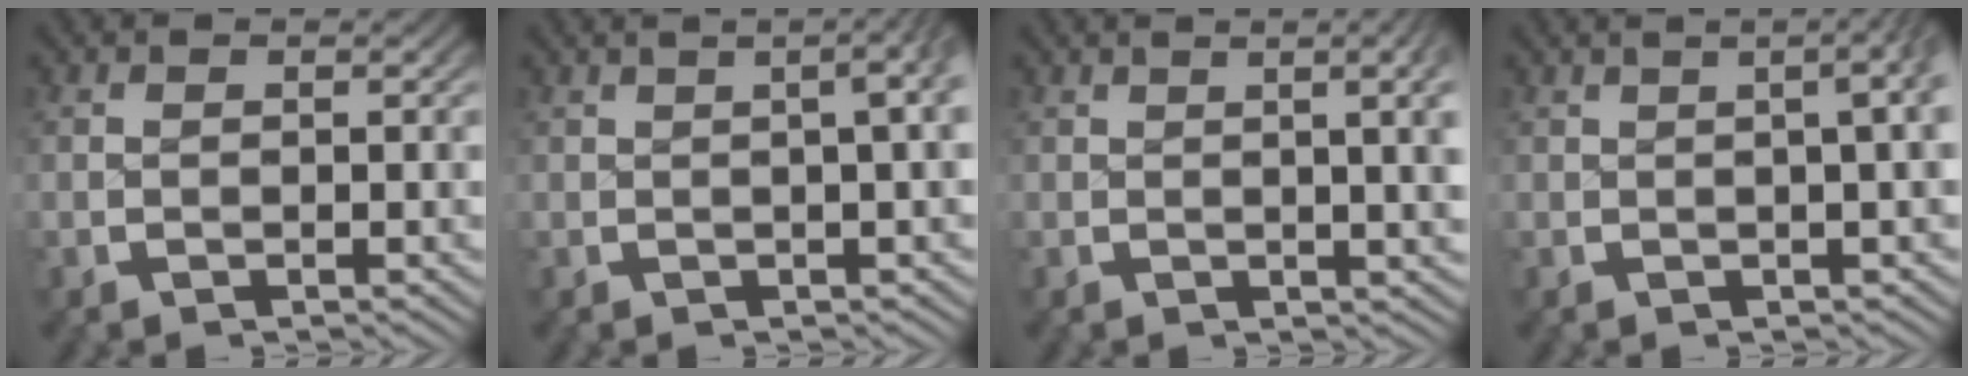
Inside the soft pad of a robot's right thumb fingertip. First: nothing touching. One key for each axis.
{"total": 5.1, "fx": 1.4, "fy": 2.0, "fz": 4.5, "tx": -0.040, "ty": 0.029, "tz": 0.007}
{"total": 4.3, "fx": 1.0, "fy": 1.0, "fz": 4.1, "tx": -0.032, "ty": 0.013, "tz": 0.011}
{"total": 5.8, "fx": 1.8, "fy": 2.3, "fz": 4.9, "tx": -0.042, "ty": 0.032, "tz": 0.012}